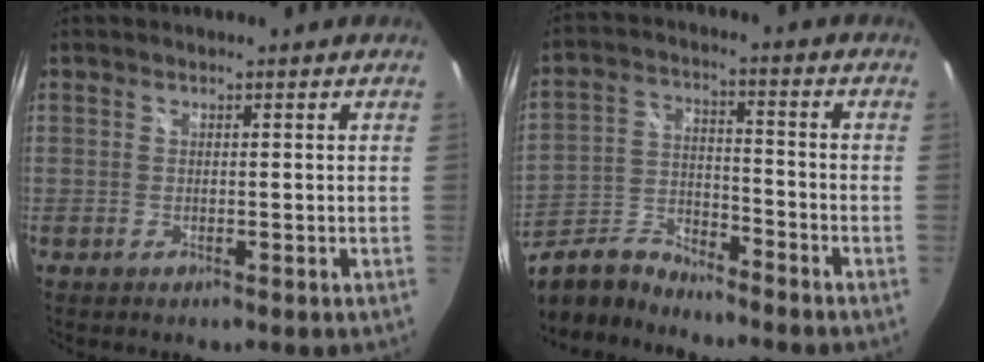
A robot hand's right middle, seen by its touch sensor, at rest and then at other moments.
{"total": 11.5, "force": [-10.5, 3.3, 3.4], "torque": [-0.083, 0.005, -0.200]}